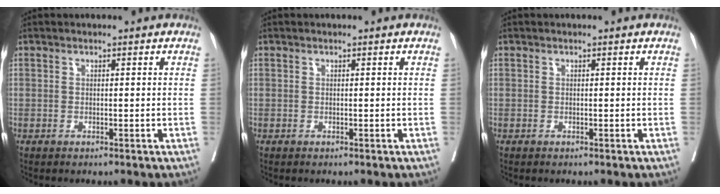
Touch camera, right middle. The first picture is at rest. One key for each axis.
{"total": 0.0}
{"total": 0.0}